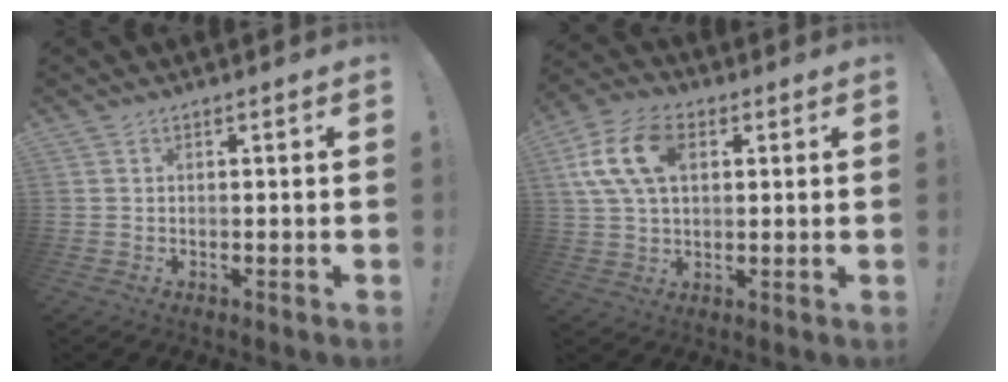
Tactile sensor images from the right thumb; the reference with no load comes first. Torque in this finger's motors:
{"motor_torque": [-0.38, 0.80, 0.06, 0.08, 0.40]}